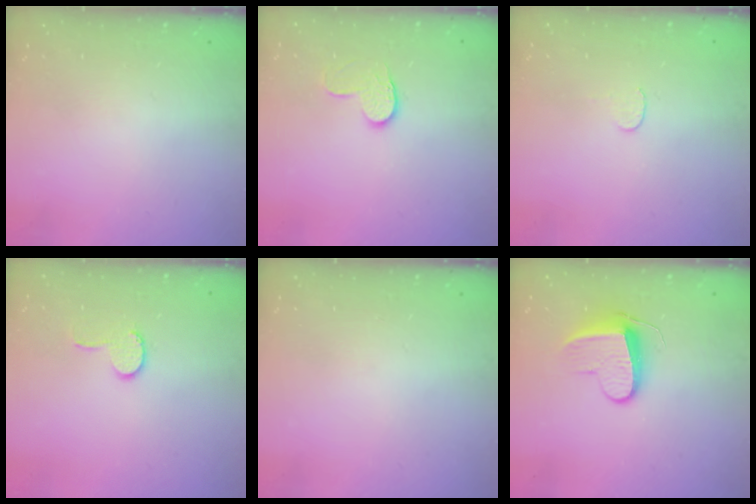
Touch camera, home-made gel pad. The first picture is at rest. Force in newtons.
{"total": 6.2, "press": 6.2, "slide": 0.4}
{"total": 3.9, "press": 3.9, "slide": 0.3}
{"total": 6.9, "press": 6.8, "slide": 0.7}
{"total": 0.0}
{"total": 9.0, "press": 9.0, "slide": 0.6}